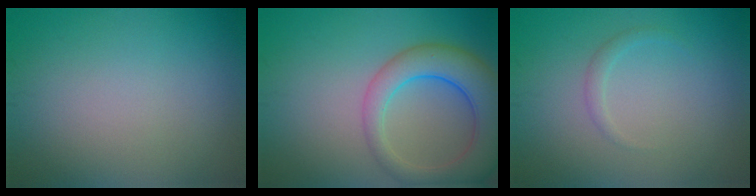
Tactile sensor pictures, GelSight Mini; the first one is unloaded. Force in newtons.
{"total": 7.3, "press": 7.2, "slide": 0.6}
{"total": 1.0, "press": 1.0, "slide": 0.1}